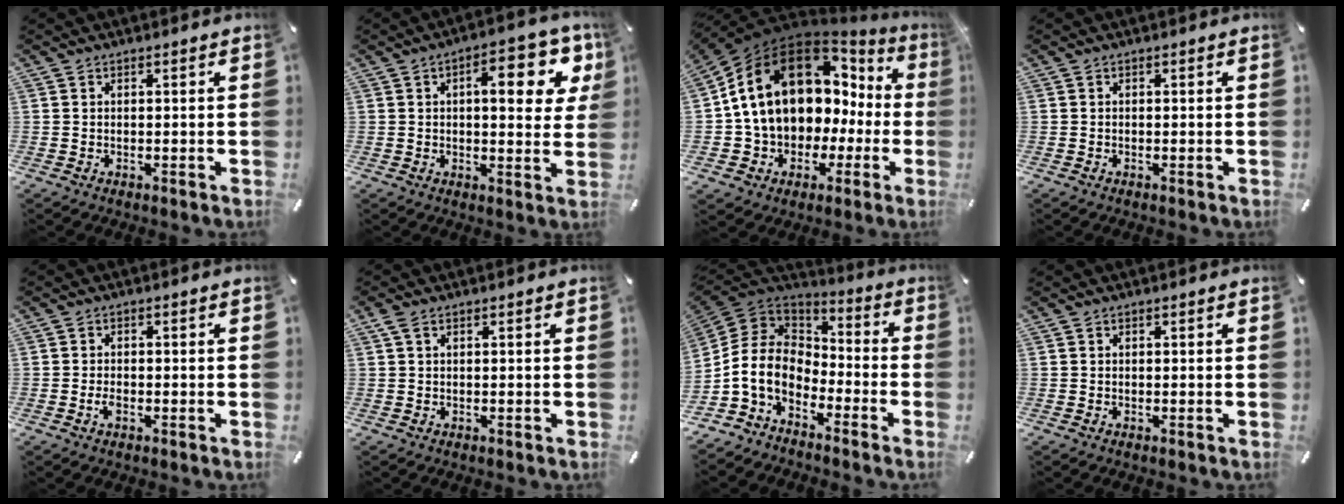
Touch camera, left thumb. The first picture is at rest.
{"total": 12.6, "force": [4.4, 5.4, 10.5], "torque": [-0.138, -0.013, 0.067]}
{"total": 17.6, "force": [5.1, 12.8, 11.0], "torque": [-0.222, -0.032, 0.091]}
{"total": 0.0}
{"total": 2.0, "force": [-1.1, 0.8, 1.4], "torque": [-0.033, 0.000, -0.023]}
{"total": 1.5, "force": [0.4, 0.6, 1.3], "torque": [-0.028, 0.003, 0.007]}
{"total": 10.2, "force": [-5.2, 7.4, 4.7], "torque": [-0.132, 0.010, -0.106]}
{"total": 0.0}